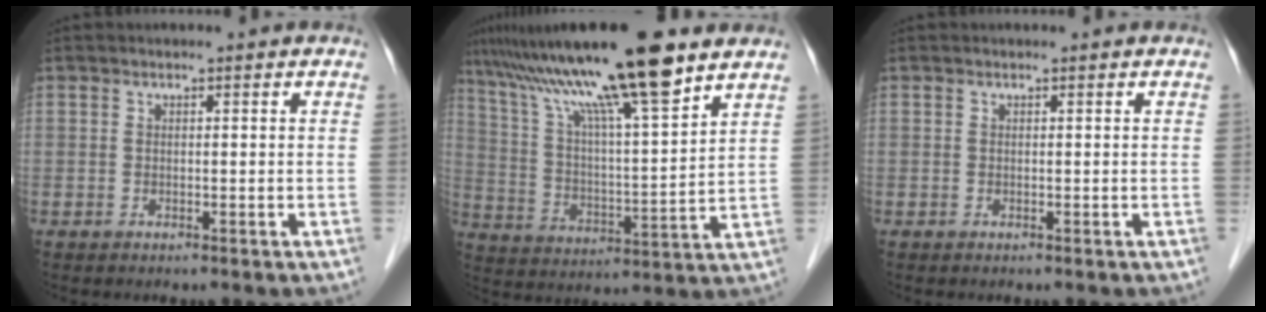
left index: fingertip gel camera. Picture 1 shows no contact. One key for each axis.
{"total": 19.5, "fx": 14.1, "fy": 1.0, "fz": 13.5, "tx": -0.237, "ty": 0.024, "tz": 0.244}
{"total": 0.0}